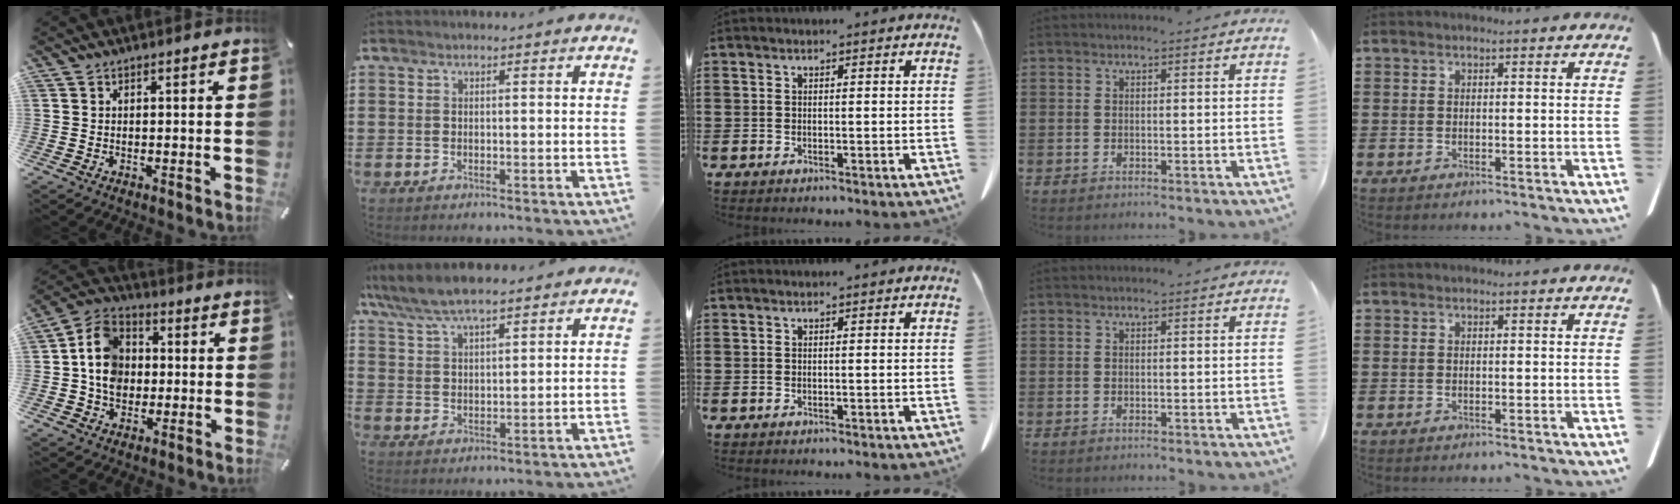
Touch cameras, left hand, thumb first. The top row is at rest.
{"thumb": {"total": 11.1, "force": [-0.5, 9.5, 5.7], "torque": [-0.125, 0.021, -0.010]}, "index": {"total": 6.7, "force": [5.8, 1.7, 3.0], "torque": [-0.076, -0.013, 0.105]}}